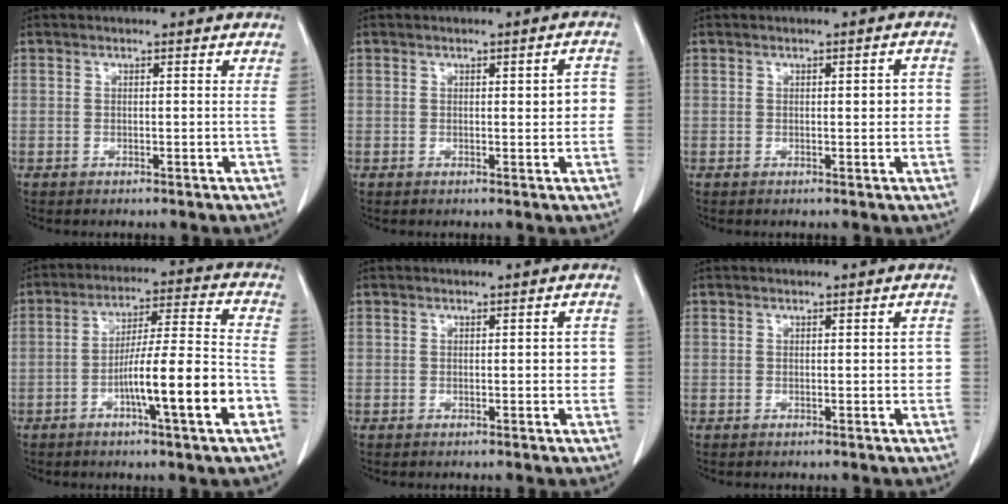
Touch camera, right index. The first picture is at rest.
{"total": 3.6, "force": [0.1, 1.2, 3.3], "torque": [-0.032, 0.008, 0.000]}
{"total": 3.1, "force": [0.1, 1.2, 2.9], "torque": [-0.026, 0.006, -0.001]}
{"total": 14.0, "force": [-5.1, 0.4, 13.0], "torque": [-0.208, 0.007, -0.081]}
{"total": 2.8, "force": [-0.1, 1.2, 2.5], "torque": [-0.018, 0.005, -0.004]}
{"total": 2.3, "force": [-0.1, 1.0, 2.1], "torque": [-0.012, 0.004, -0.004]}